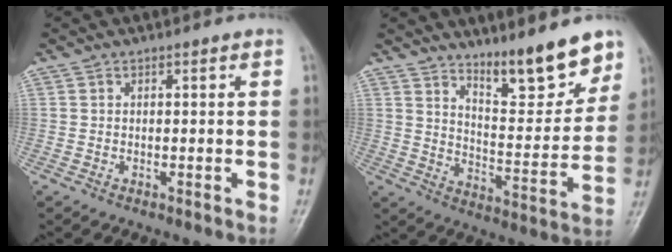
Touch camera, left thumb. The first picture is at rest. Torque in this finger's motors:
{"motor_torque": [0.48, 0.34, -0.09, -0.54, 0.13]}